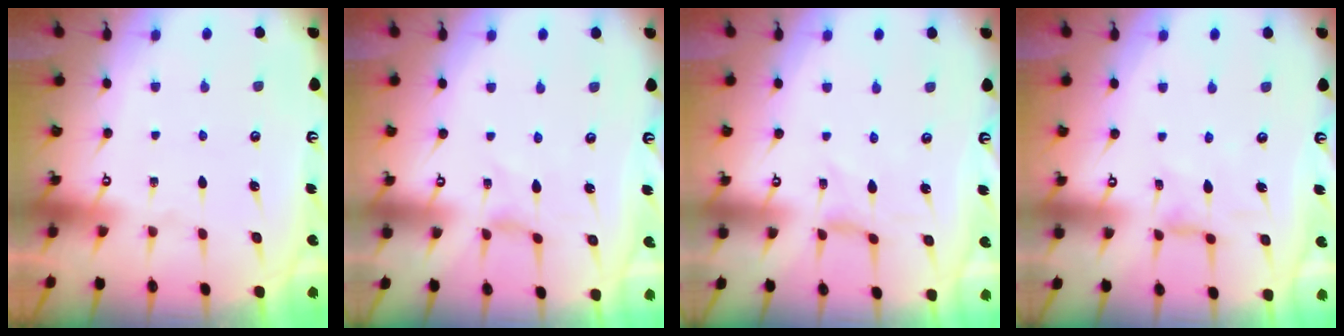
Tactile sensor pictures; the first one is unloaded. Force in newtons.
{"total": 0.0}
{"total": 0.0}
{"total": 2.1, "press": 2.1, "slide": 0.5}